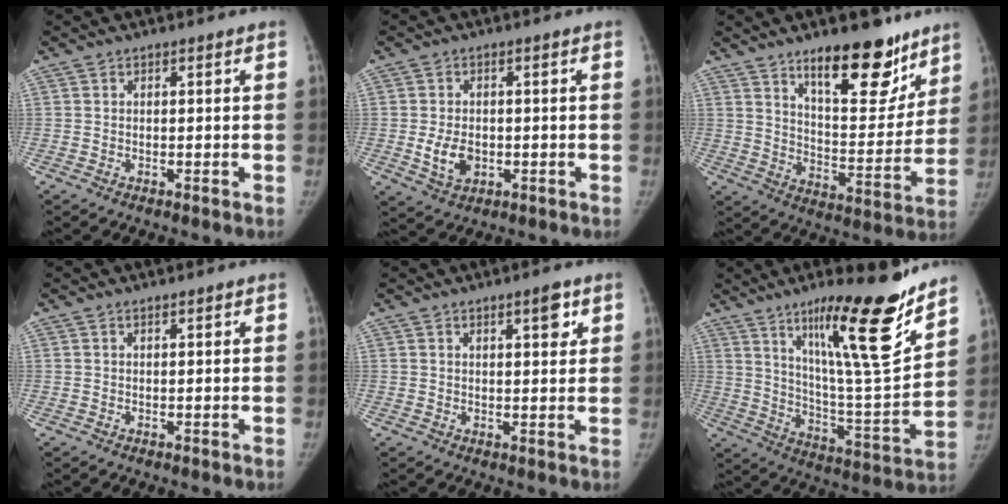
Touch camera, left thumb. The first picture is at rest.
{"total": 5.4, "force": [-1.1, 3.9, 3.6], "torque": [-0.056, -0.001, -0.013]}
{"total": 17.2, "force": [11.7, 6.6, 10.7], "torque": [-0.097, -0.087, 0.183]}
{"total": 0.0}
{"total": 3.6, "force": [2.0, 1.1, 2.7], "torque": [-0.027, -0.011, 0.029]}
{"total": 22.7, "force": [14.6, 3.1, 17.1], "torque": [-0.236, -0.086, 0.241]}